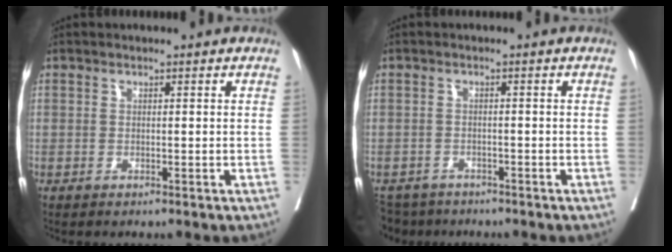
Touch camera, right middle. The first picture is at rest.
{"total": 4.8, "force": [-4.3, 2.2, 0.0], "torque": [0.006, -0.007, -0.070]}